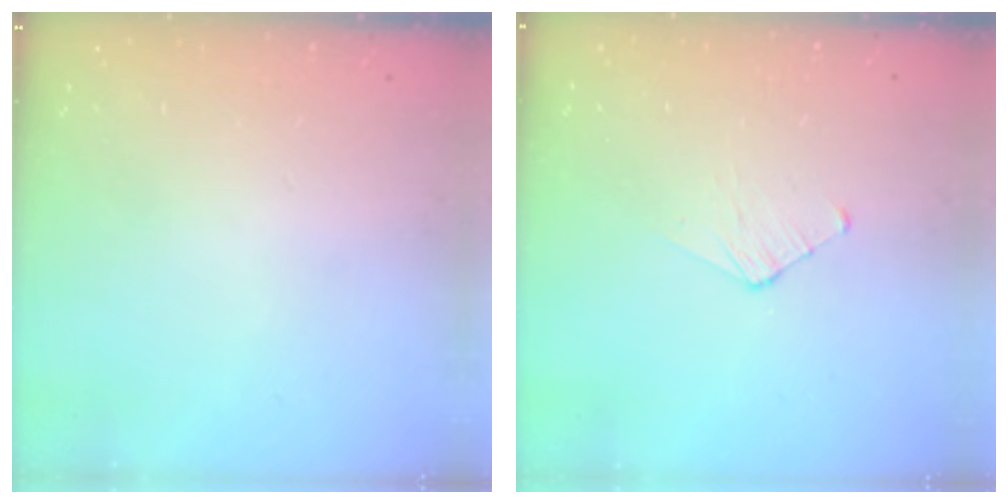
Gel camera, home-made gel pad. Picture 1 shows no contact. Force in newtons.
{"total": 2.8, "press": 2.7, "slide": 0.3}